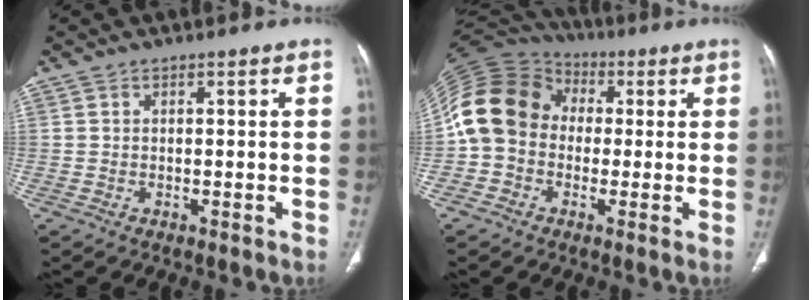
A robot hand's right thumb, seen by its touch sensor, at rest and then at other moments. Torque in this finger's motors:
{"motor_torque": [1.92, 2.14, 0.83, -1.54, 0.16]}